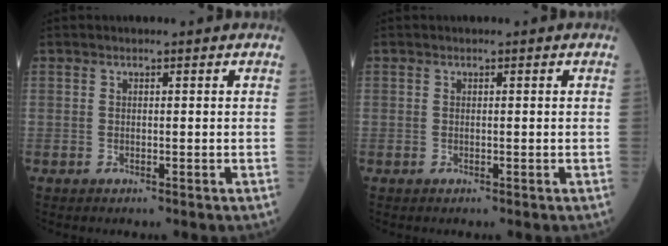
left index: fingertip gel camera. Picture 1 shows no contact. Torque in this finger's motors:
{"motor_torque": [-0.02, 0.02, 0.00, 0.00]}